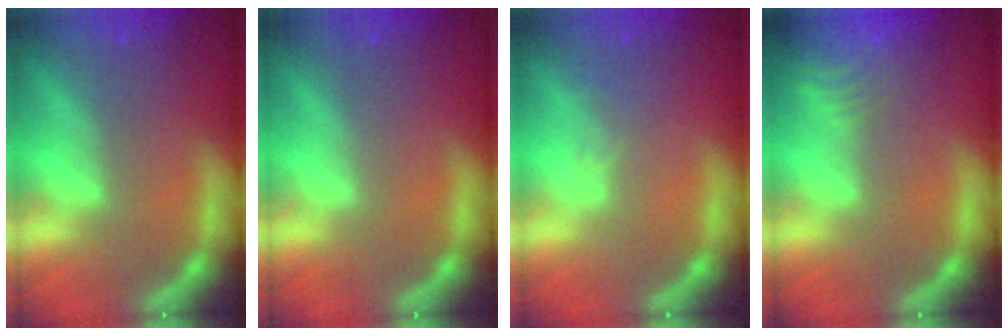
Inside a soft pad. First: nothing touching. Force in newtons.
{"total": 0.0}
{"total": 1.0}
{"total": 7.5}